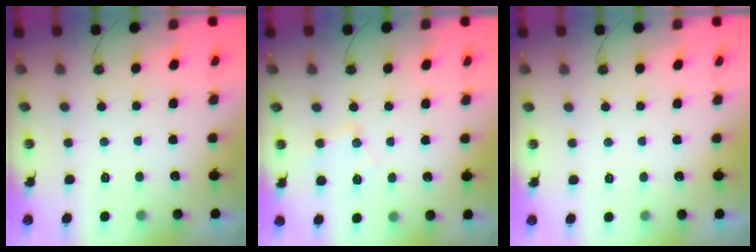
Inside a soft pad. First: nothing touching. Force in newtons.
{"total": 7.8, "press": 7.8, "slide": 0.6}
{"total": 3.6, "press": 3.5, "slide": 0.6}